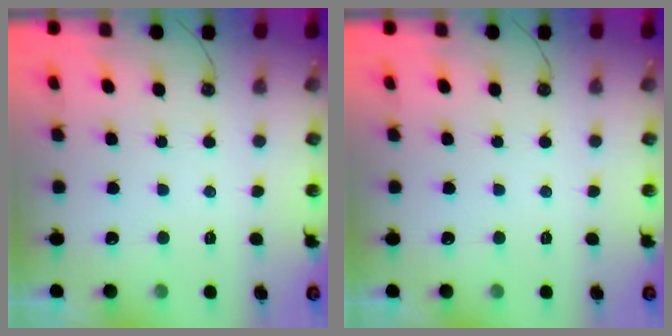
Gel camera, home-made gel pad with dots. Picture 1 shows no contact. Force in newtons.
{"total": 0.0}